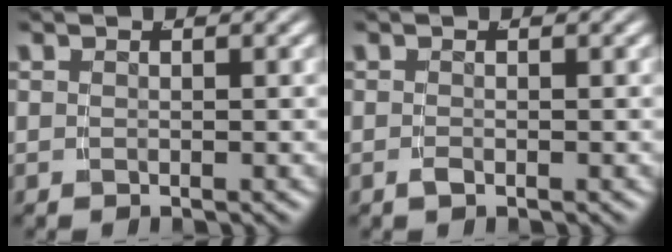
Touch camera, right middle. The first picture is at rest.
{"total": 0.7, "force": [-0.5, -0.3, 0.3], "torque": [-0.007, -0.006, -0.006]}